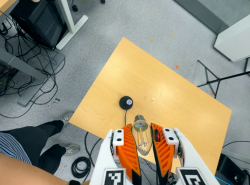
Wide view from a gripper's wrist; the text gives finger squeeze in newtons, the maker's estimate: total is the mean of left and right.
{"total": 20.2, "left": 25.5, "right": 15.0}